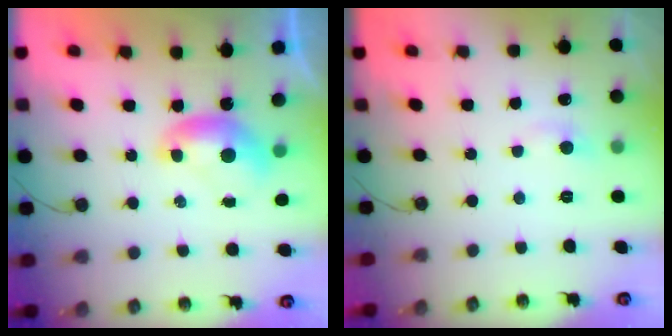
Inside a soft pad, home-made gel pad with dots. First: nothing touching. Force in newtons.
{"total": 1.1, "press": 0.8, "slide": 0.8}